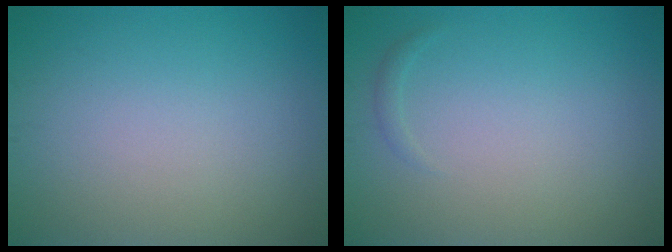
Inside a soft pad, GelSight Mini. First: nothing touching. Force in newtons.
{"total": 0.5, "press": 0.5, "slide": 0.0}